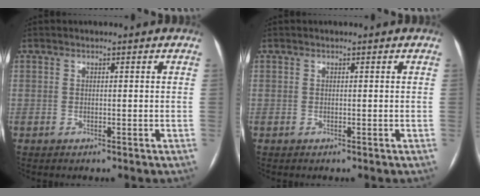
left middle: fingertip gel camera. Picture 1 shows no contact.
{"total": 0.0}